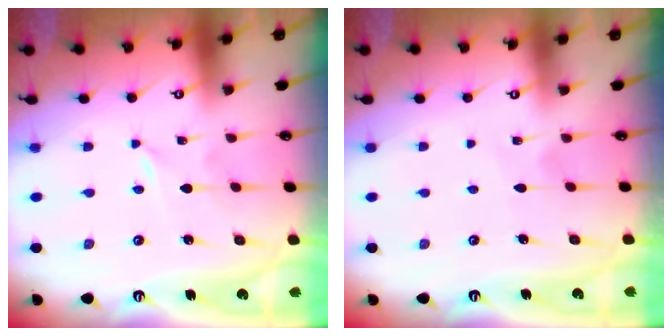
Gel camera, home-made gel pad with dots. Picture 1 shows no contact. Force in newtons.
{"total": 4.5, "press": 4.5, "slide": 0.4}